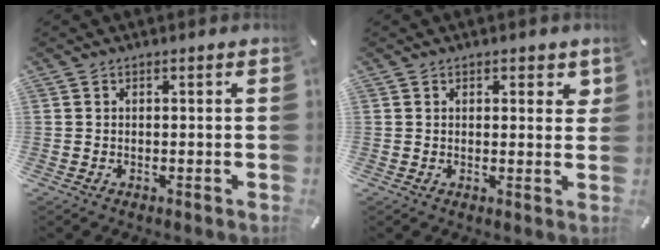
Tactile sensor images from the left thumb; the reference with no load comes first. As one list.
[{"total": 2.4, "force": [1.2, 1.6, 1.4], "torque": [-0.007, -0.004, 0.015]}]